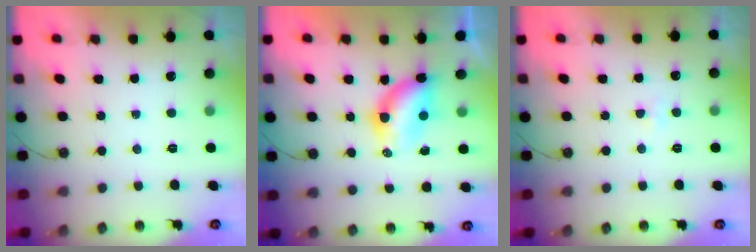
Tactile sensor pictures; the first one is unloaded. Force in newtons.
{"total": 5.9, "press": 5.9, "slide": 0.4}
{"total": 2.4, "press": 2.3, "slide": 0.6}